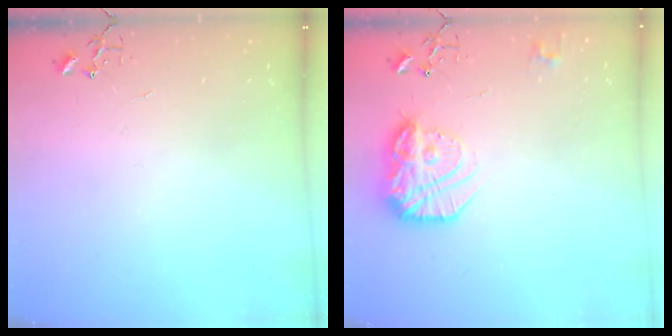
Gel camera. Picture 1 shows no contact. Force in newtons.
{"total": 19.0, "press": 19.0, "slide": 1.7}